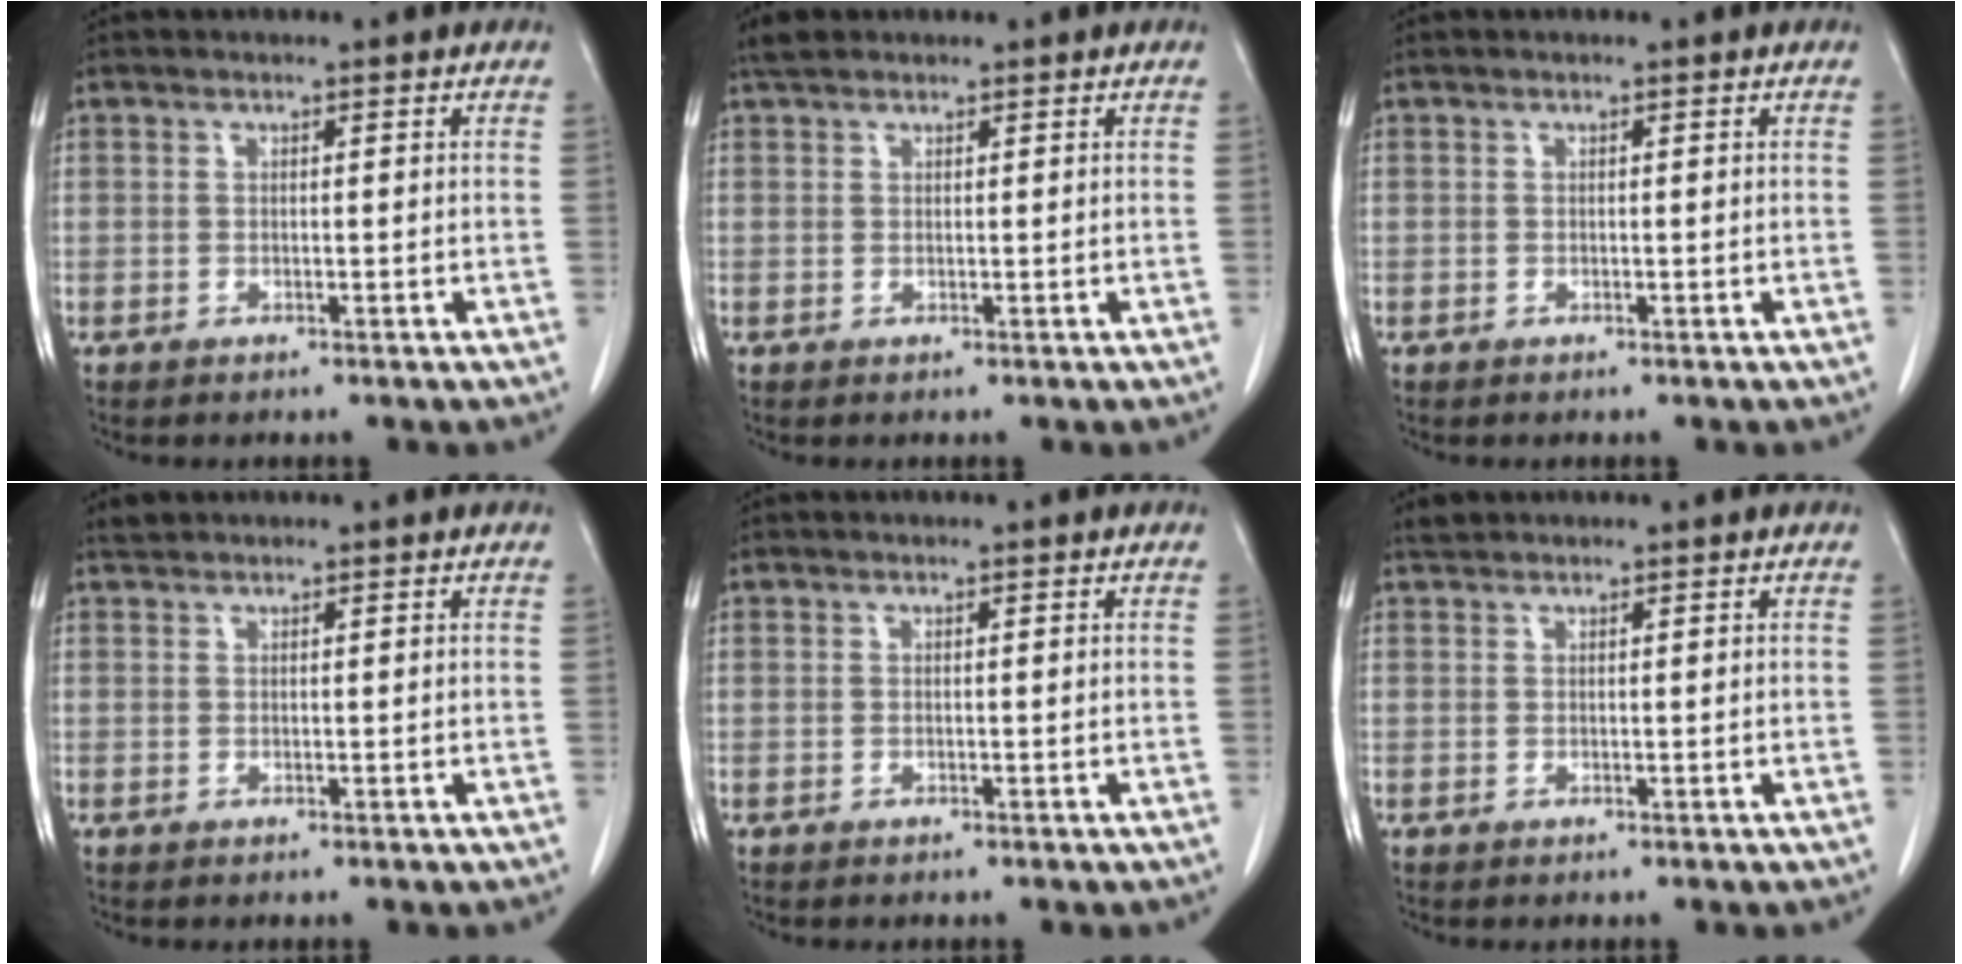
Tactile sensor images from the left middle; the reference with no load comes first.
{"total": 1.9, "force": [1.5, 0.9, 0.5], "torque": [-0.011, 0.013, 0.026]}
{"total": 0.0}
{"total": 0.8, "force": [0.8, 0.2, -0.1], "torque": [-0.004, 0.007, 0.016]}
{"total": 0.0}
{"total": 1.0, "force": [0.9, 0.3, 0.0], "torque": [-0.004, 0.008, 0.018]}